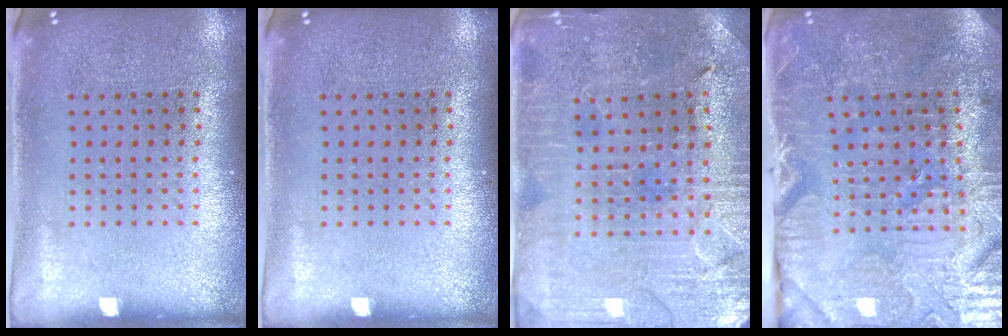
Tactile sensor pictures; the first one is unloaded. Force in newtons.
{"total": 0.0}
{"total": 1.5, "press": 1.4, "slide": 0.2}
{"total": 3.8, "press": 3.8, "slide": 0.5}